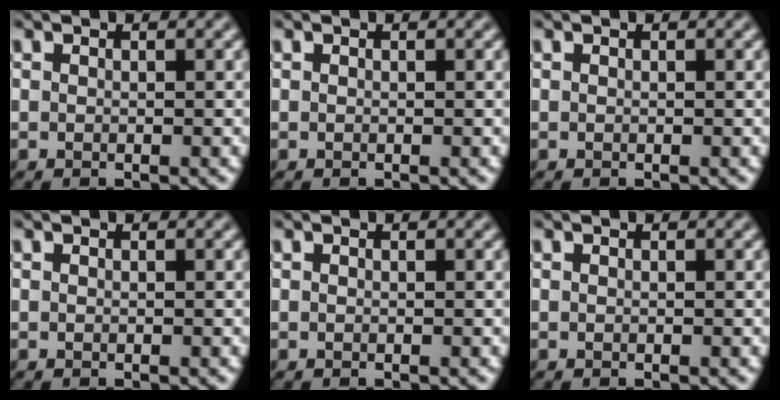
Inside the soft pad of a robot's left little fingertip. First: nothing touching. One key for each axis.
{"total": 0.0}
{"total": 0.0}
{"total": 0.0}
{"total": 0.0}
{"total": 0.0}